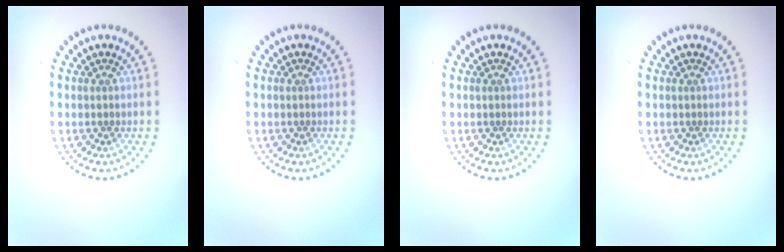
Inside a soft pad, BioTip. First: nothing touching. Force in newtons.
{"total": 0.0}
{"total": 0.0}
{"total": 0.0}